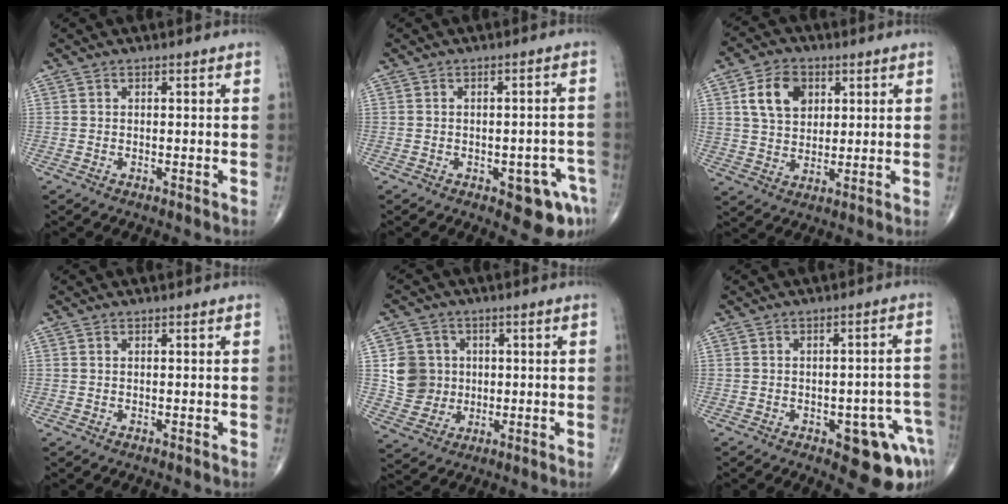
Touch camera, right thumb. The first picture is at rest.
{"total": 7.7, "force": [-3.9, 3.1, 5.9], "torque": [-0.049, 0.019, -0.042]}
{"total": 9.6, "force": [3.4, 6.9, 5.8], "torque": [-0.080, -0.007, 0.062]}
{"total": 0.0}
{"total": 8.6, "force": [0.7, 8.1, 2.6], "torque": [-0.019, 0.000, 0.014]}
{"total": 11.4, "force": [-5.2, 4.8, 8.9], "torque": [-0.069, 0.030, -0.057]}